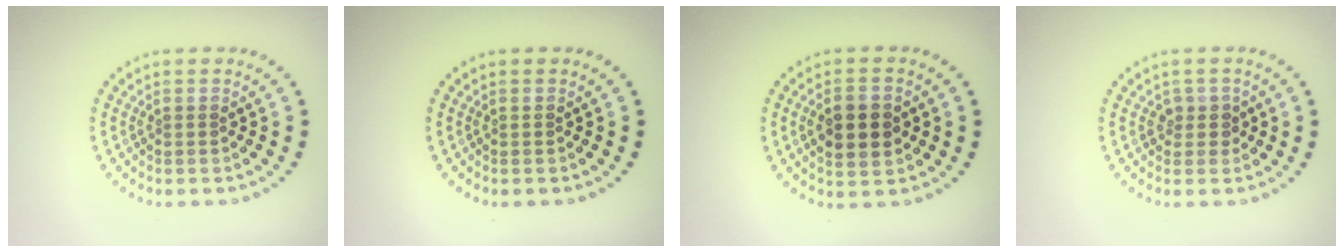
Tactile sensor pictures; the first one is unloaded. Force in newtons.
{"total": 0.0}
{"total": 4.1, "press": 4.1, "slide": 0.3}
{"total": 1.5, "press": 1.3, "slide": 0.7}